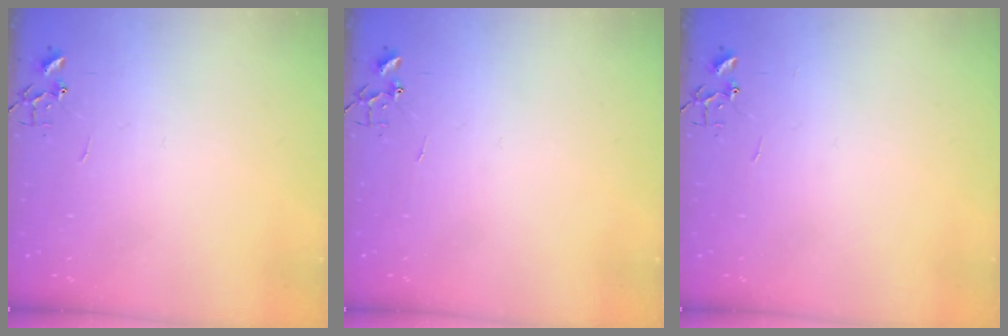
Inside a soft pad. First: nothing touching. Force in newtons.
{"total": 0.0}
{"total": 0.0}